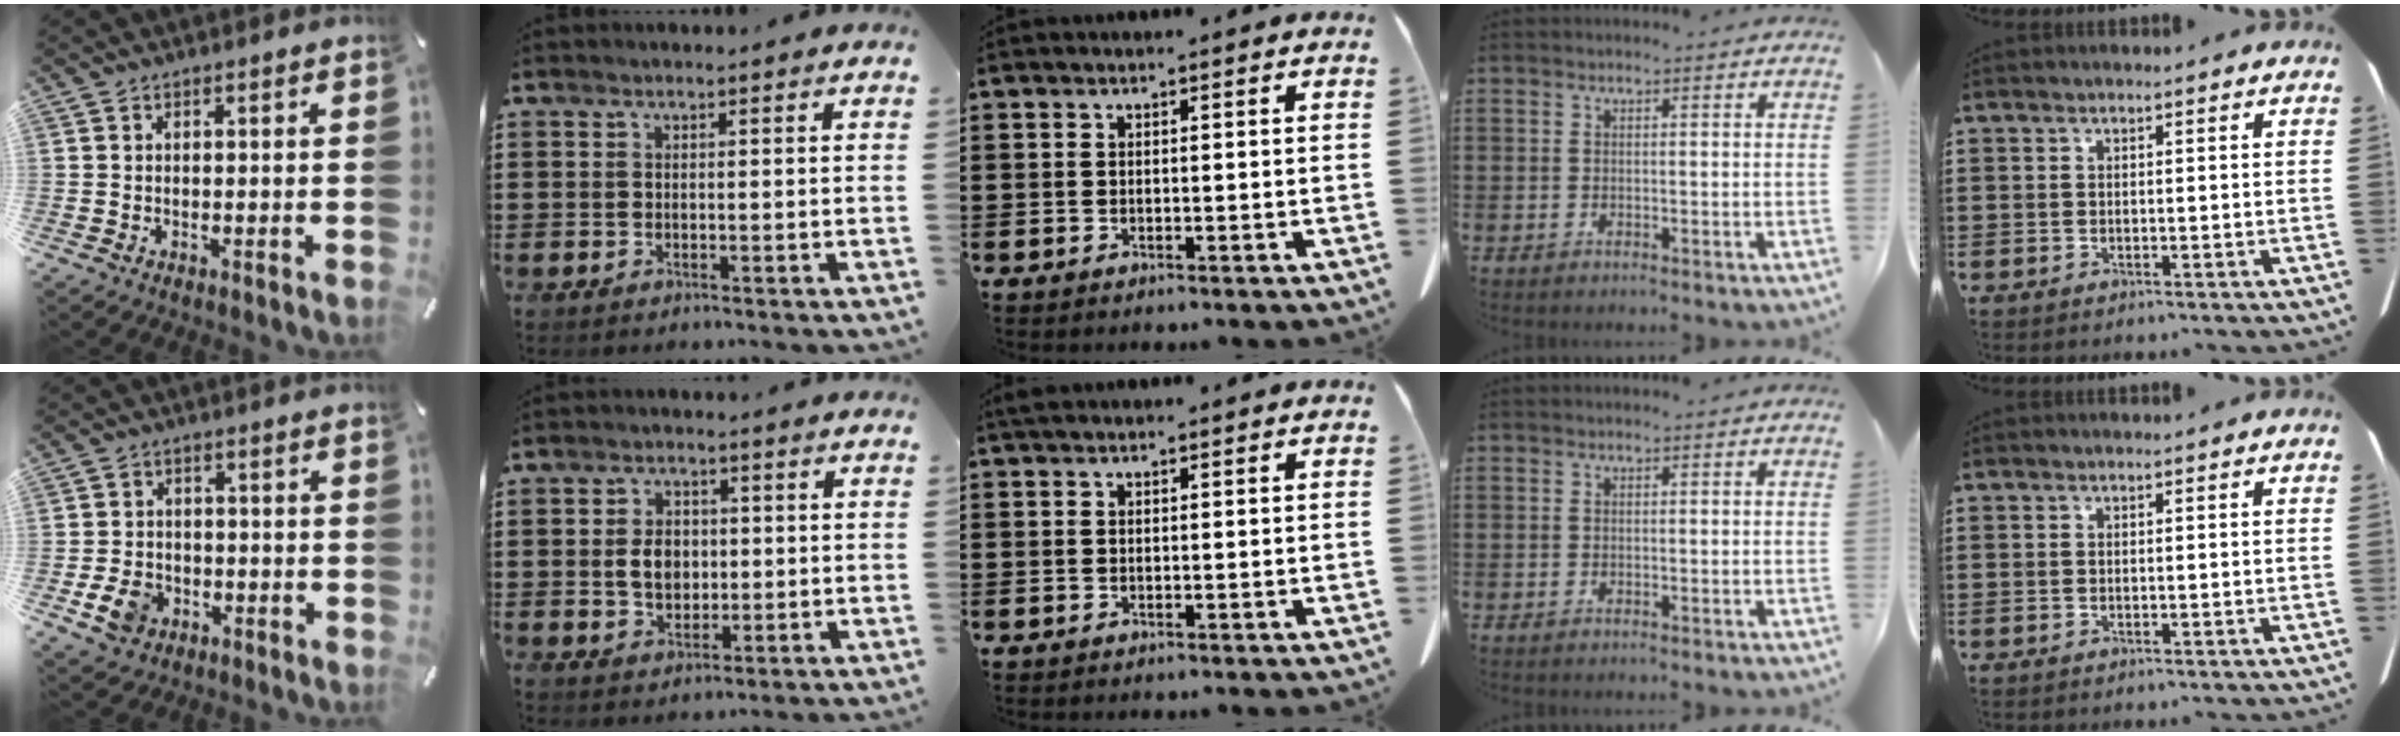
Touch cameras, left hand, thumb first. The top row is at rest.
{"thumb": {"total": 6.4, "force": [-2.4, 5.1, 3.0], "torque": [-0.065, 0.006, -0.045]}, "index": {"total": 4.7, "force": [0.1, 3.4, 3.2], "torque": [-0.061, 0.008, -0.003]}, "middle": {"total": 0.6, "force": [0.3, 0.2, 0.4], "torque": [-0.010, 0.002, 0.006]}}